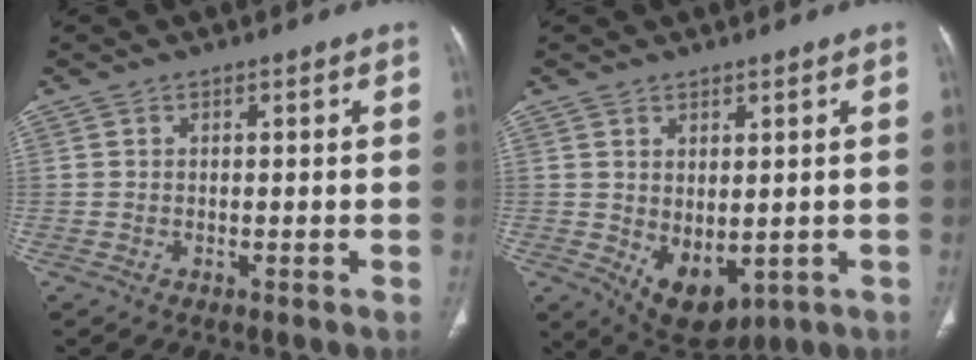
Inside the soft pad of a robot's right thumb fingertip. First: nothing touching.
{"total": 8.7, "force": [-1.2, 5.1, 6.9], "torque": [-0.091, -0.009, 0.009]}